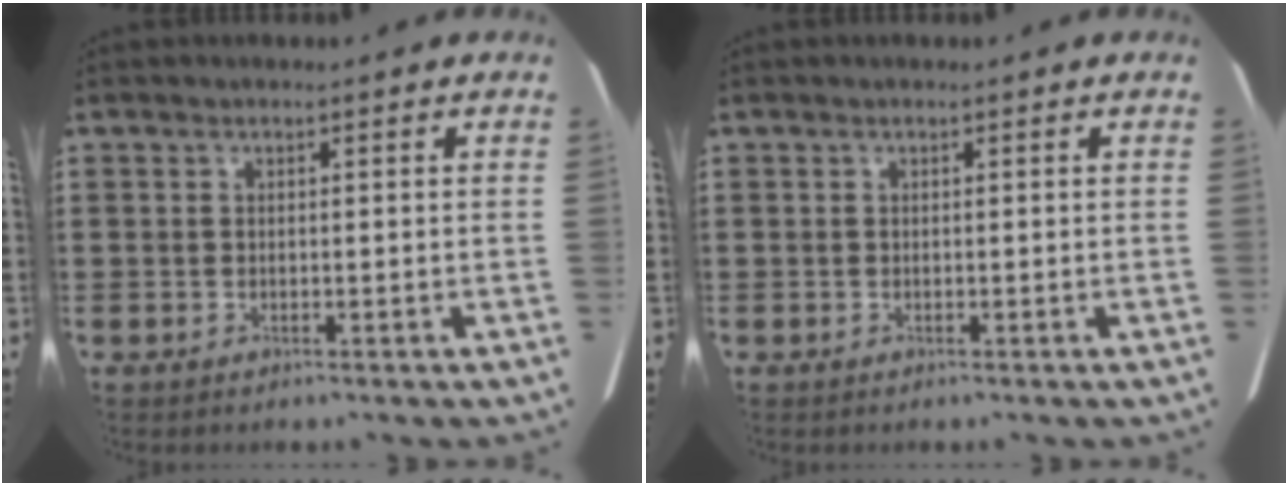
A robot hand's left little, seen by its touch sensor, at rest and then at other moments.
{"total": 0.0}